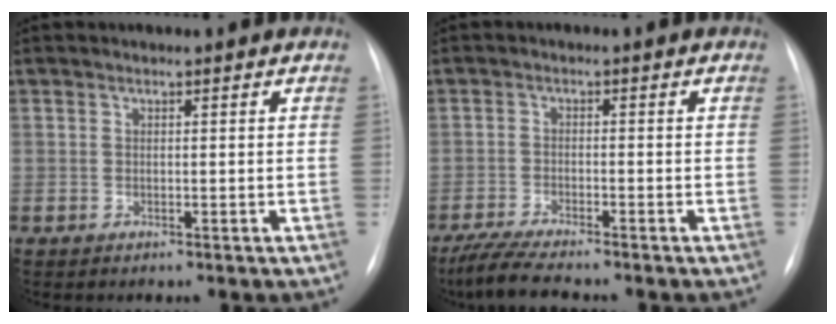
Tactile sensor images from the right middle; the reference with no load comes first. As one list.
[{"total": 6.5, "force": [-5.5, 0.3, 3.5], "torque": [-0.066, -0.023, -0.098]}]